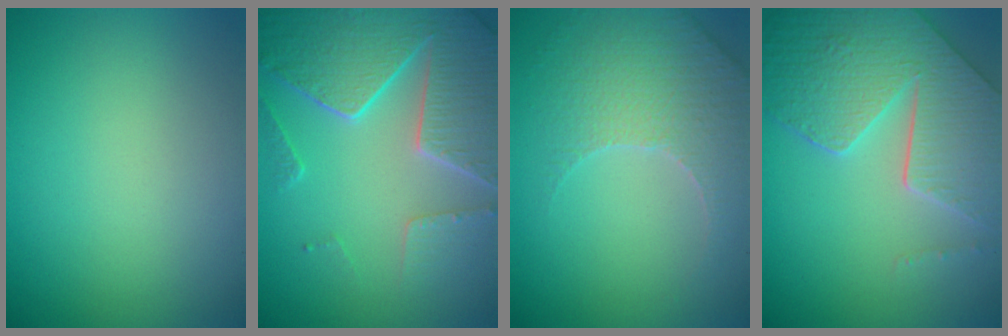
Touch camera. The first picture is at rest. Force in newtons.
{"total": 7.3, "press": 5.7, "slide": 4.6}
{"total": 3.8, "press": 3.7, "slide": 0.9}
{"total": 8.5, "press": 6.1, "slide": 5.9}